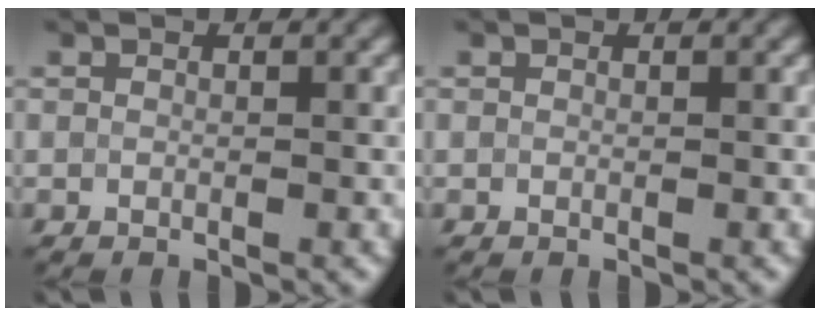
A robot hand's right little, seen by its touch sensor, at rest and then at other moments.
{"total": 0.0}